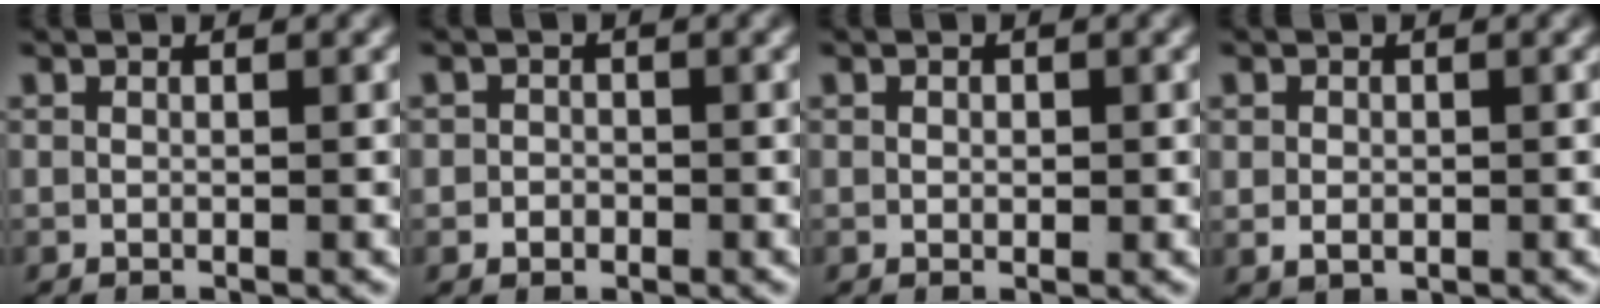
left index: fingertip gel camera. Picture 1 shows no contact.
{"total": 1.4, "force": [-0.7, 1.2, 0.1], "torque": [0.003, -0.007, -0.012]}
{"total": 0.7, "force": [0.0, 0.4, 0.5], "torque": [-0.009, -0.008, 0.005]}
{"total": 1.6, "force": [0.0, 1.3, 1.0], "torque": [-0.022, -0.014, 0.013]}